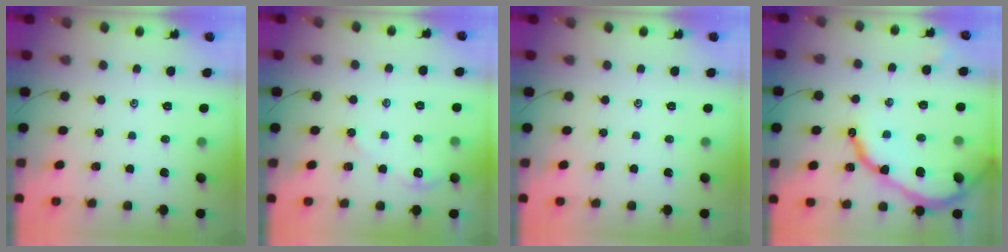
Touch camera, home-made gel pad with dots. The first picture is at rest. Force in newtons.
{"total": 3.6, "press": 3.6, "slide": 0.3}
{"total": 0.0}
{"total": 14.2, "press": 14.2, "slide": 1.6}